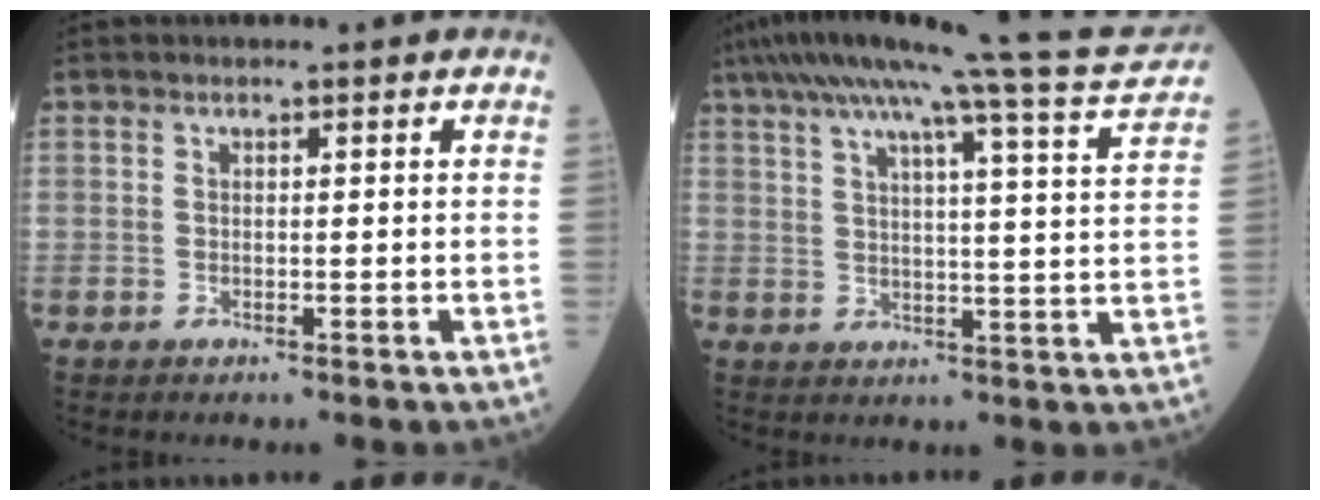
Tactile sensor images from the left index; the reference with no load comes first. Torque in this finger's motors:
{"motor_torque": [0.76, -1.06, 0.01, -0.03]}